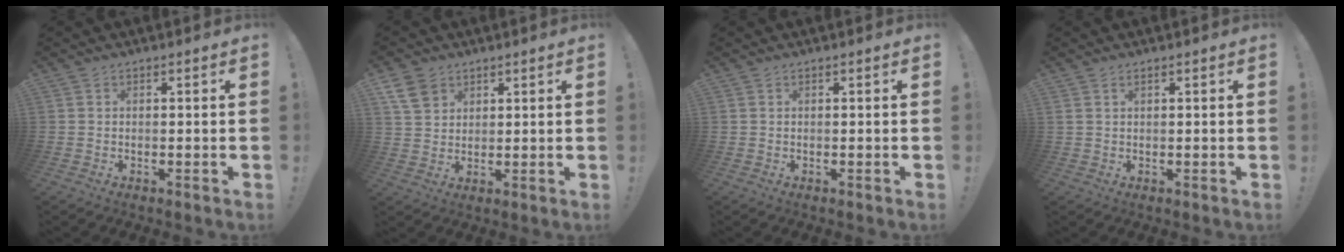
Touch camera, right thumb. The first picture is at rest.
{"total": 7.4, "force": [4.1, 5.2, 3.2], "torque": [-0.058, -0.011, 0.084]}
{"total": 0.0}
{"total": 1.3, "force": [0.7, 0.6, 0.9], "torque": [-0.027, 0.005, 0.015]}